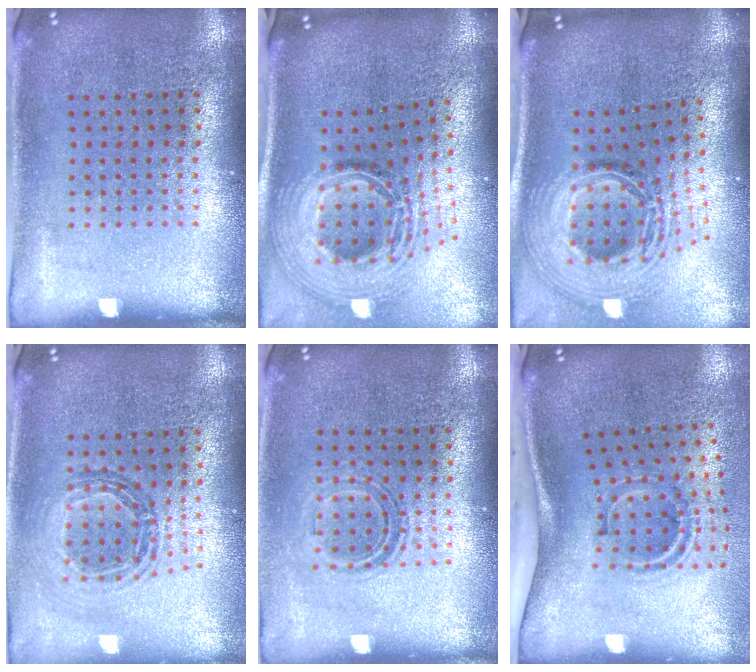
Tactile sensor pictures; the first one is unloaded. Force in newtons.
{"total": 3.0, "press": 2.1, "slide": 2.1}
{"total": 3.0, "press": 2.1, "slide": 2.1}
{"total": 0.8, "press": 0.8, "slide": 0.0}
{"total": 1.1, "press": 0.9, "slide": 0.7}
{"total": 2.1, "press": 1.2, "slide": 1.8}